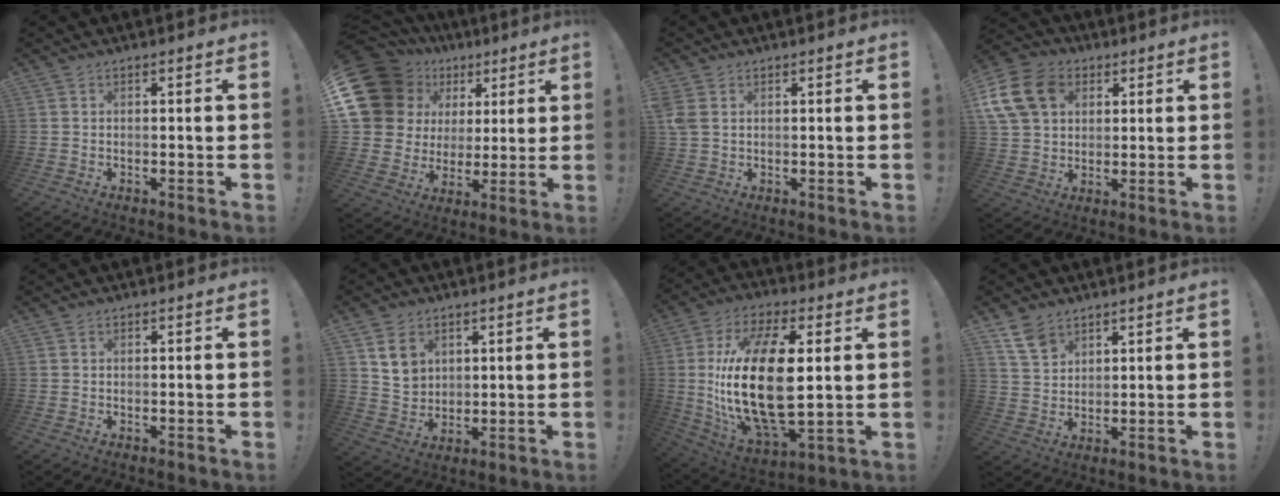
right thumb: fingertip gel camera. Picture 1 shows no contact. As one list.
[{"total": 19.1, "force": [8.2, 14.6, 9.2], "torque": [-0.164, -0.041, 0.180]}, {"total": 4.2, "force": [1.3, 3.1, 2.6], "torque": [-0.050, 0.001, 0.027]}, {"total": 15.7, "force": [5.5, 12.3, 8.0], "torque": [-0.154, -0.015, 0.112]}, {"total": 0.0}, {"total": 8.1, "force": [4.1, 6.3, 2.8], "torque": [-0.037, -0.020, 0.082]}, {"total": 26.0, "force": [2.2, 12.1, 22.9], "torque": [-0.468, -0.012, 0.040]}, {"total": 7.8, "force": [5.5, 4.4, 3.2], "torque": [-0.059, -0.027, 0.109]}]